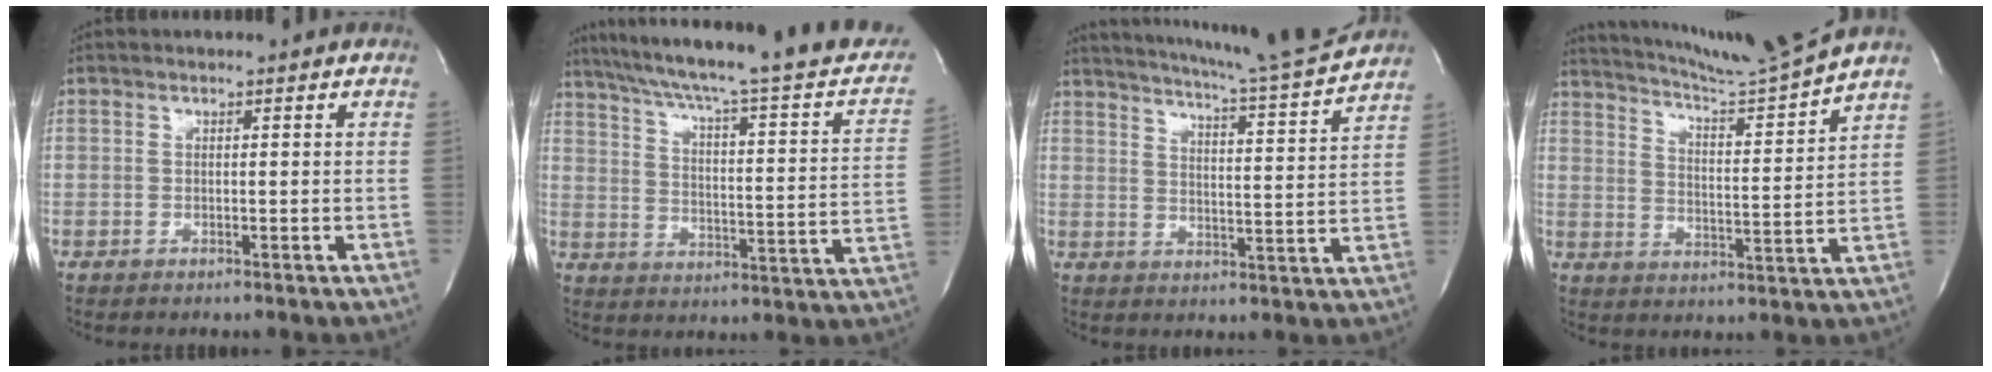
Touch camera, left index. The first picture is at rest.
{"total": 27.1, "force": [21.9, 2.8, 15.7], "torque": [-0.231, -0.013, 0.278]}
{"total": 16.1, "force": [14.9, -1.3, 6.1], "torque": [-0.104, -0.041, 0.200]}
{"total": 13.1, "force": [12.1, -3.1, 3.7], "torque": [-0.074, -0.047, 0.188]}